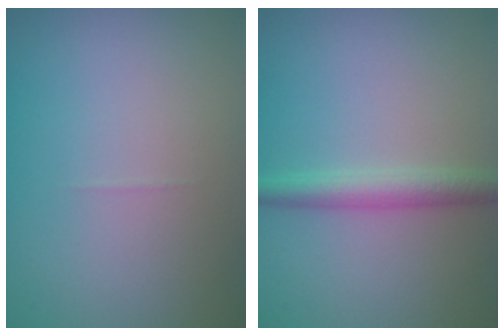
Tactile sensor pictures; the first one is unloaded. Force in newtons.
{"total": 2.7, "press": 2.7, "slide": 0.0}